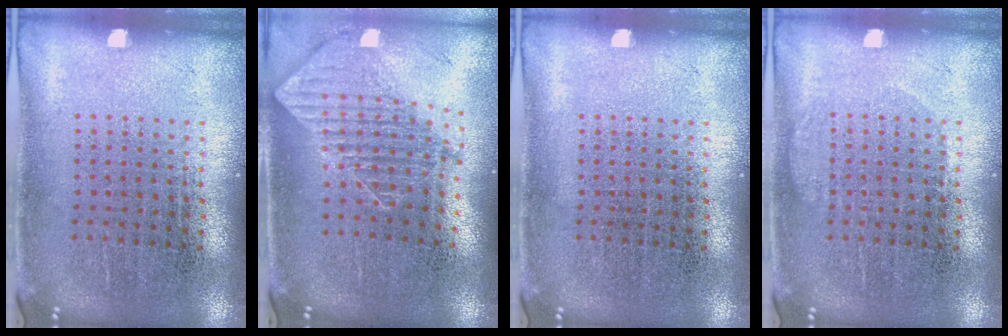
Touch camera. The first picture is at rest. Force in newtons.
{"total": 1.9, "press": 1.5, "slide": 1.1}
{"total": 0.0}
{"total": 0.9, "press": 0.9, "slide": 0.3}